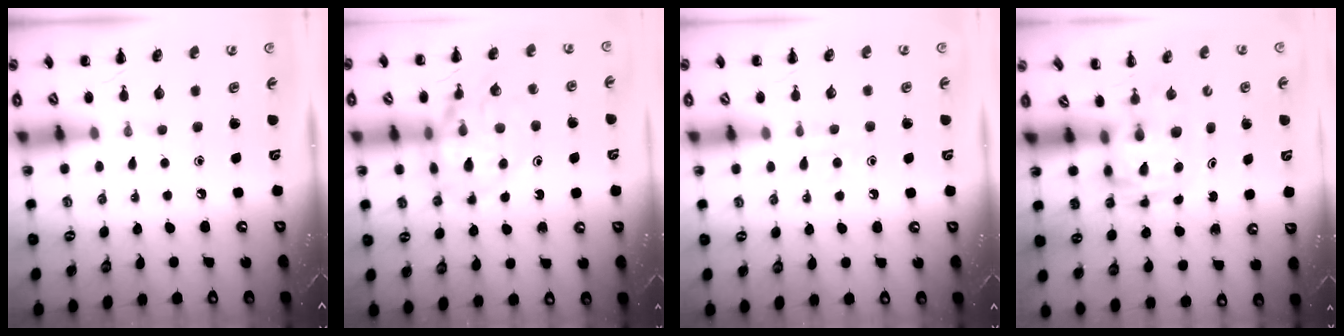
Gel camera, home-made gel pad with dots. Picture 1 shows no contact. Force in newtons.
{"total": 14.4, "press": 14.1, "slide": 2.6}
{"total": 3.4, "press": 3.1, "slide": 1.2}
{"total": 3.0, "press": 2.9, "slide": 0.5}